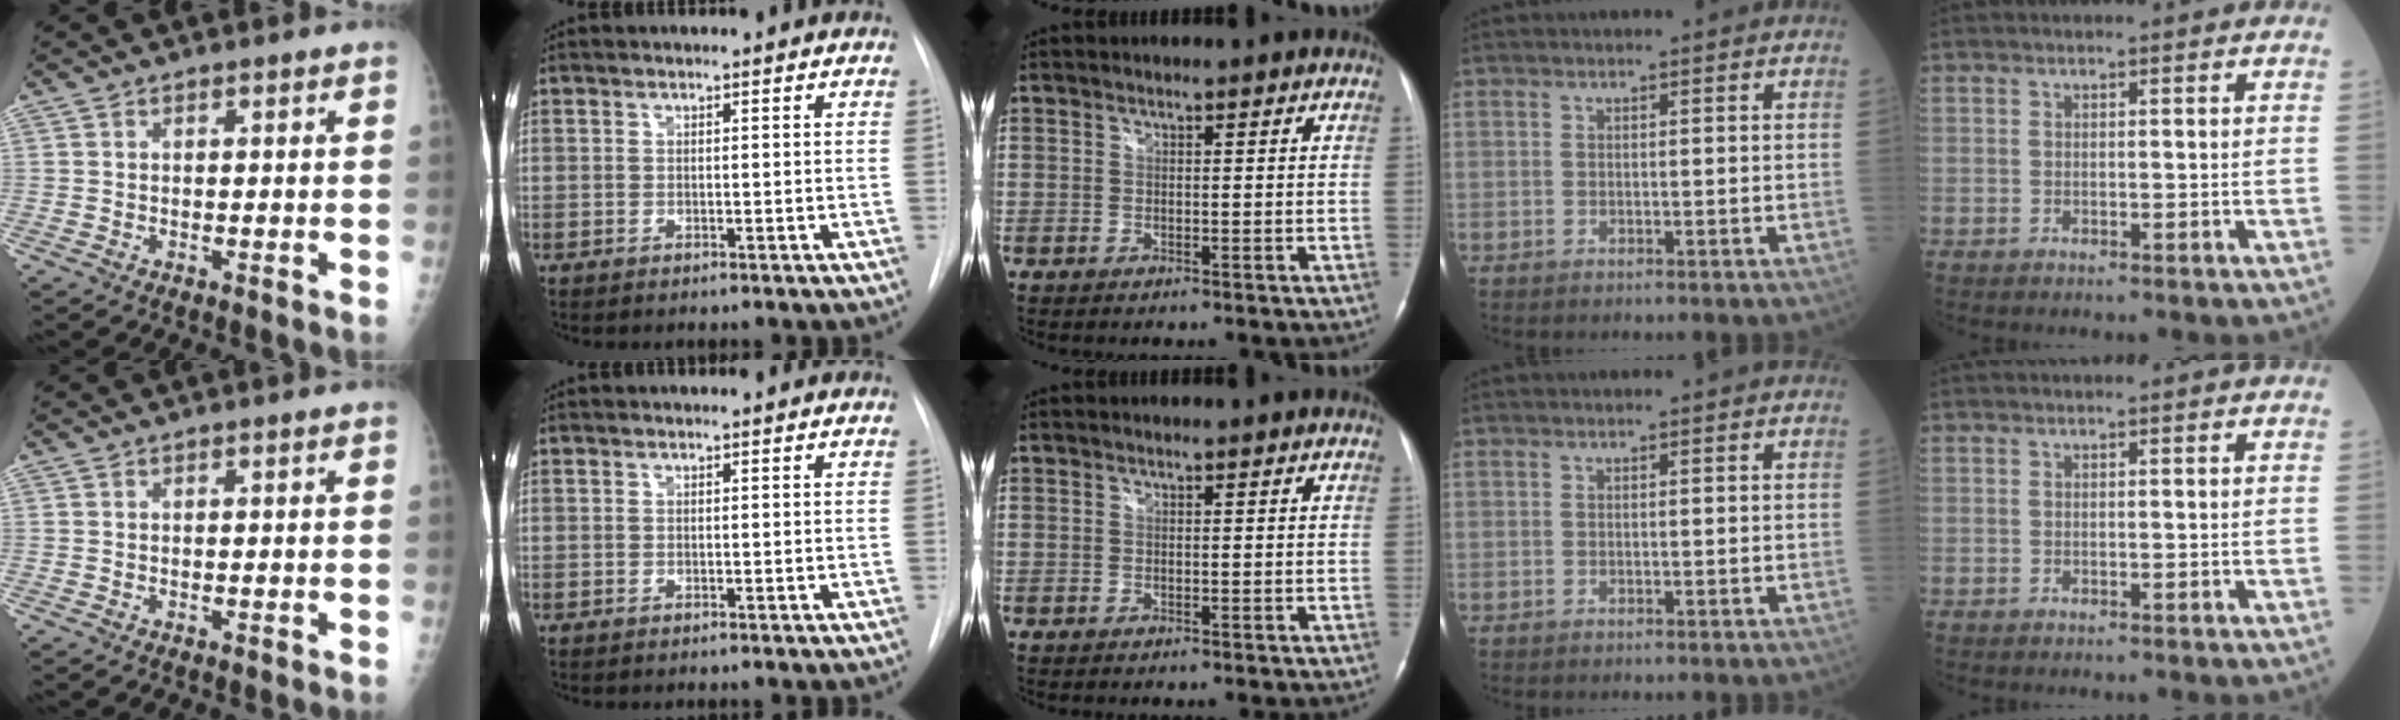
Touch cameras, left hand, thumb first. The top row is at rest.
{}